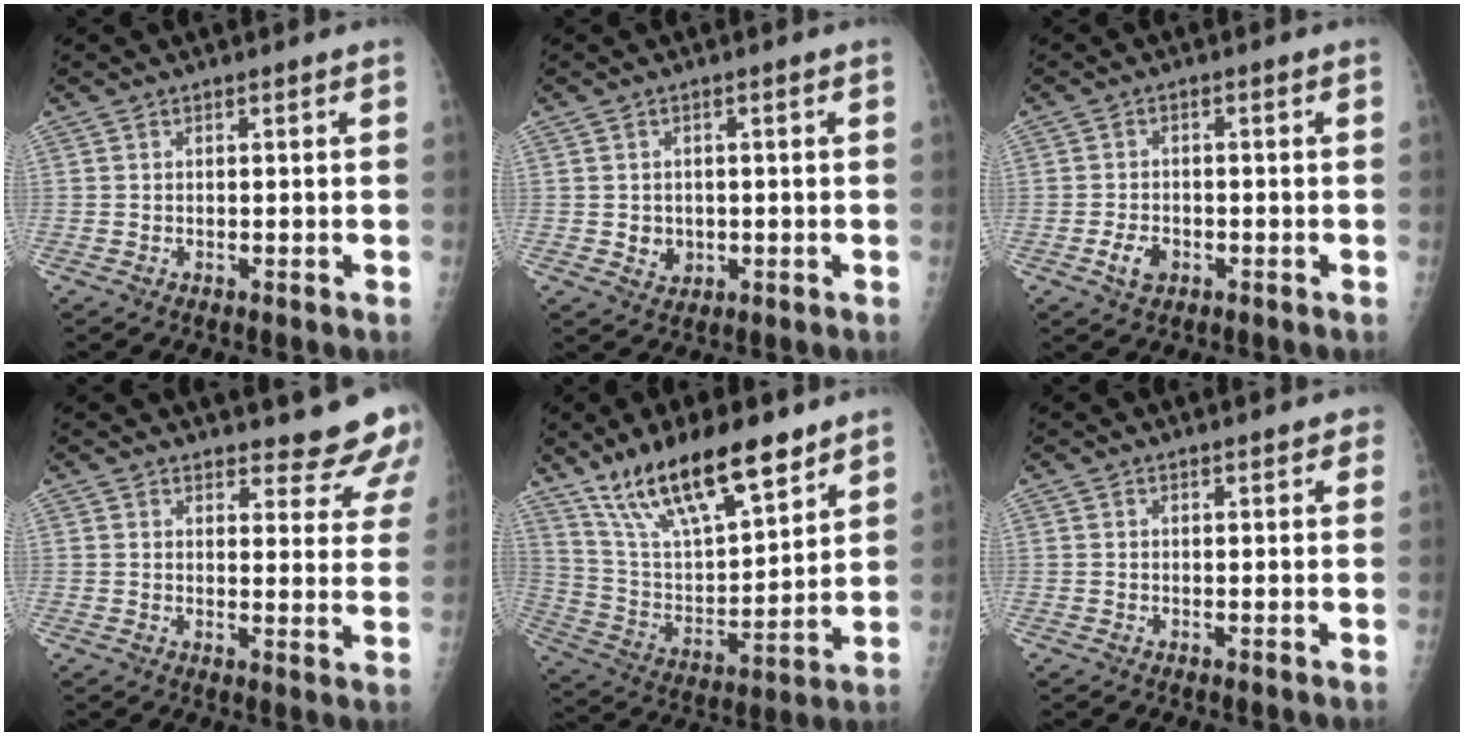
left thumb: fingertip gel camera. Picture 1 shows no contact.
{"total": 3.1, "force": [-0.3, 2.7, 1.4], "torque": [-0.010, 0.000, 0.005]}
{"total": 3.7, "force": [-1.6, 2.5, 2.3], "torque": [-0.037, 0.008, -0.026]}
{"total": 11.3, "force": [10.8, 2.7, 2.1], "torque": [0.017, -0.085, 0.108]}
{"total": 20.6, "force": [14.3, 6.7, 13.2], "torque": [-0.203, -0.058, 0.264]}
{"total": 1.8, "force": [1.4, 0.8, 0.9], "torque": [0.003, 0.000, 0.012]}